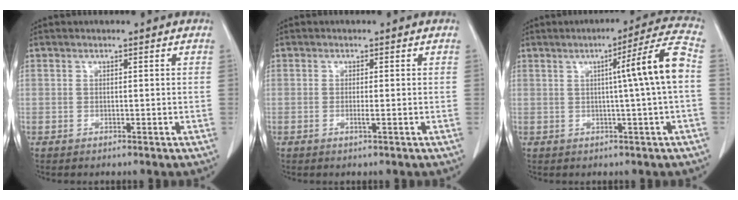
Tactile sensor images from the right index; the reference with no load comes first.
{"total": 1.0, "force": [-0.3, -0.1, 1.0], "torque": [-0.021, -0.003, -0.004]}
{"total": 9.3, "force": [0.5, -1.6, 9.1], "torque": [-0.128, 0.013, 0.006]}